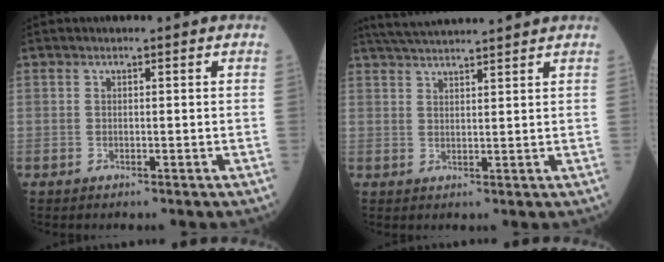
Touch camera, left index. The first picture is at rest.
{"total": 9.2, "force": [8.5, -0.5, 3.3], "torque": [-0.061, 0.033, 0.132]}